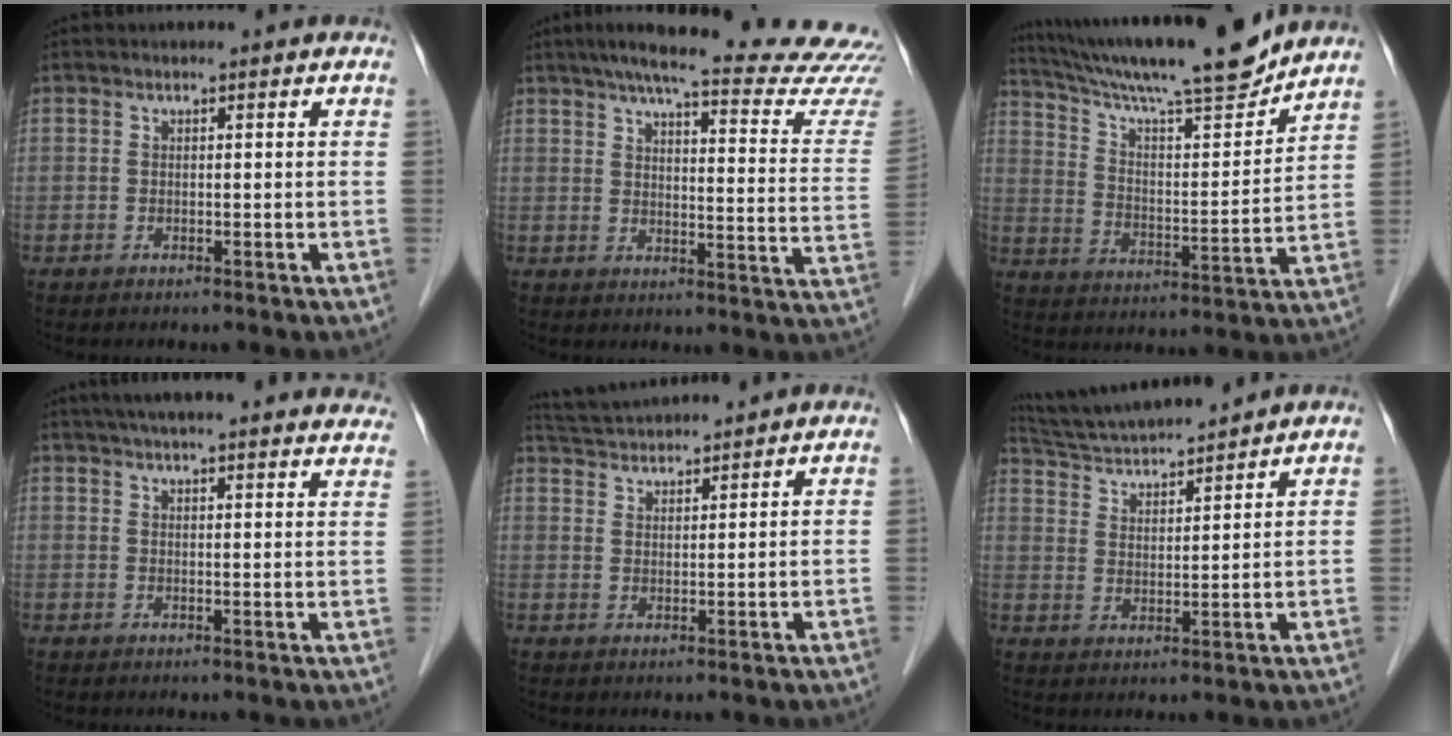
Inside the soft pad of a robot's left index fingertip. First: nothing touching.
{"total": 26.6, "force": [23.9, 1.0, 11.6], "torque": [-0.162, -0.073, 0.281]}
{"total": 19.5, "force": [17.4, 0.7, 8.8], "torque": [-0.154, -0.002, 0.277]}
{"total": 24.8, "force": [22.4, 2.3, 10.3], "torque": [-0.155, -0.005, 0.269]}
{"total": 7.2, "force": [7.0, -0.4, 1.5], "torque": [-0.038, 0.030, 0.124]}
{"total": 11.3, "force": [10.7, -0.3, 3.8], "torque": [-0.077, 0.018, 0.190]}